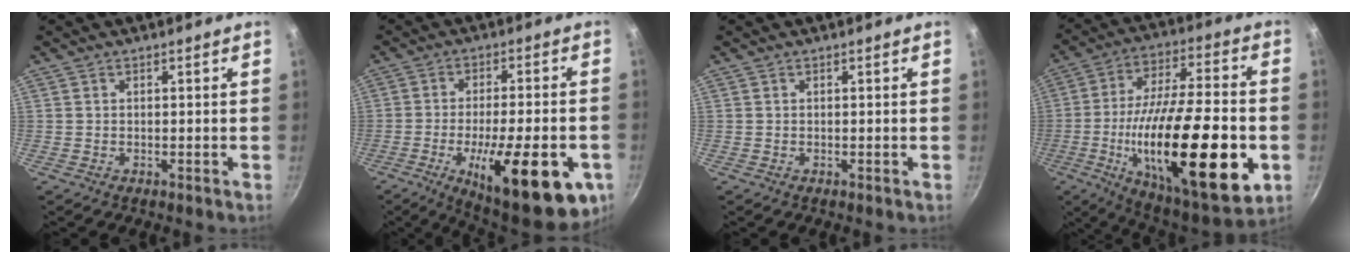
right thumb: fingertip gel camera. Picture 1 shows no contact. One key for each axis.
{"total": 22.3, "fx": -8.1, "fy": 6.8, "fz": 19.6, "tx": -0.253, "ty": 0.008, "tz": -0.111}
{"total": 0.0}
{"total": 32.7, "fx": -7.7, "fy": 11.0, "fz": 29.9, "tx": -0.468, "ty": 0.011, "tz": -0.114}